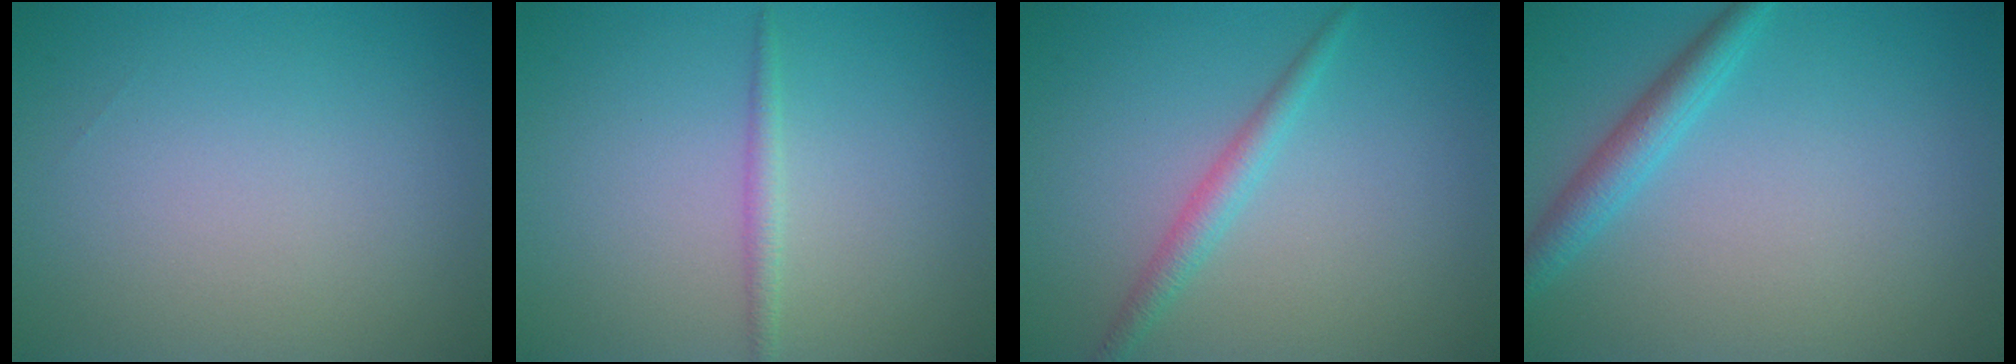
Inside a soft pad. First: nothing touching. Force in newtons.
{"total": 1.2, "press": 1.2, "slide": 0.1}
{"total": 1.9, "press": 1.9, "slide": 0.1}
{"total": 2.6, "press": 2.6, "slide": 0.2}